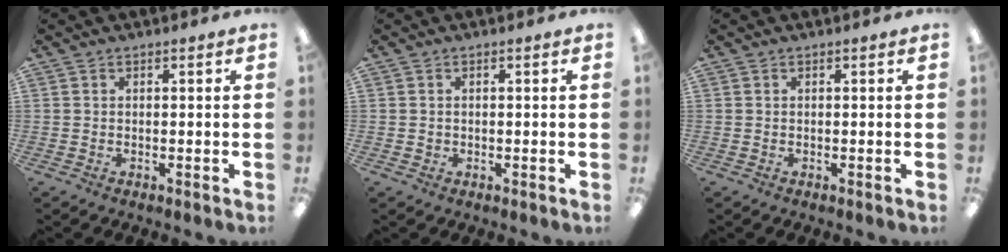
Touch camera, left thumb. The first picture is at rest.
{"total": 0.8, "force": [0.0, 0.8, 0.2], "torque": [-0.005, 0.007, -0.001]}
{"total": 0.0}